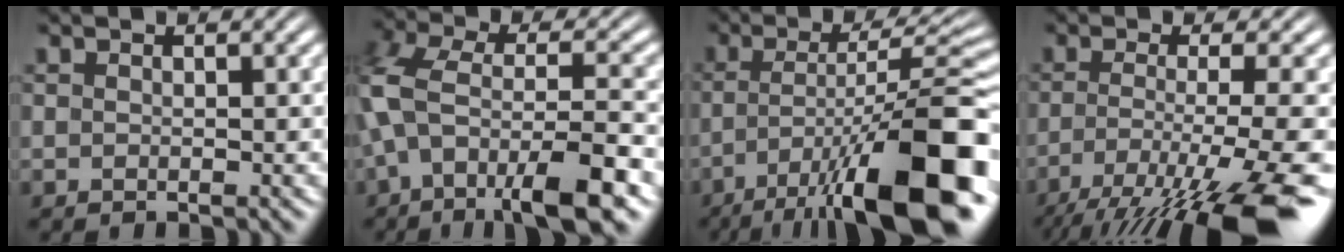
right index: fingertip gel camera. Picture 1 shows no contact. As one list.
[{"total": 7.0, "force": [-1.8, 3.3, 5.9], "torque": [-0.132, -0.025, -0.014]}, {"total": 13.4, "force": [-6.2, 3.7, 11.4], "torque": [-0.156, -0.021, -0.074]}, {"total": 10.9, "force": [-5.1, 3.2, 9.0], "torque": [-0.145, -0.045, -0.053]}]